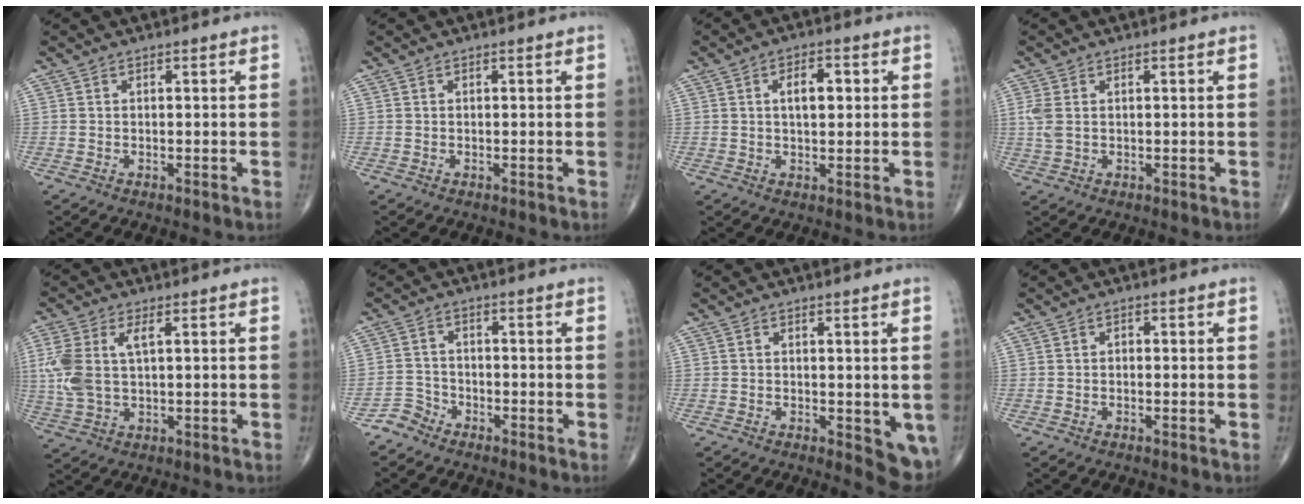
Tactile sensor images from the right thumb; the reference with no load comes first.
{"total": 0.0}
{"total": 5.3, "force": [1.0, 2.7, 4.5], "torque": [-0.064, 0.005, 0.015]}
{"total": 3.2, "force": [0.5, 1.9, 2.5], "torque": [-0.078, 0.006, 0.013]}
{"total": 9.8, "force": [1.8, 5.1, 8.1], "torque": [-0.207, 0.011, 0.040]}
{"total": 3.1, "force": [-2.7, 1.6, -0.3], "torque": [0.015, 0.007, -0.061]}
{"total": 5.6, "force": [-0.9, 2.4, 5.0], "torque": [-0.043, -0.011, -0.009]}
{"total": 0.7, "force": [-0.1, 0.5, 0.5], "torque": [-0.005, 0.003, -0.005]}